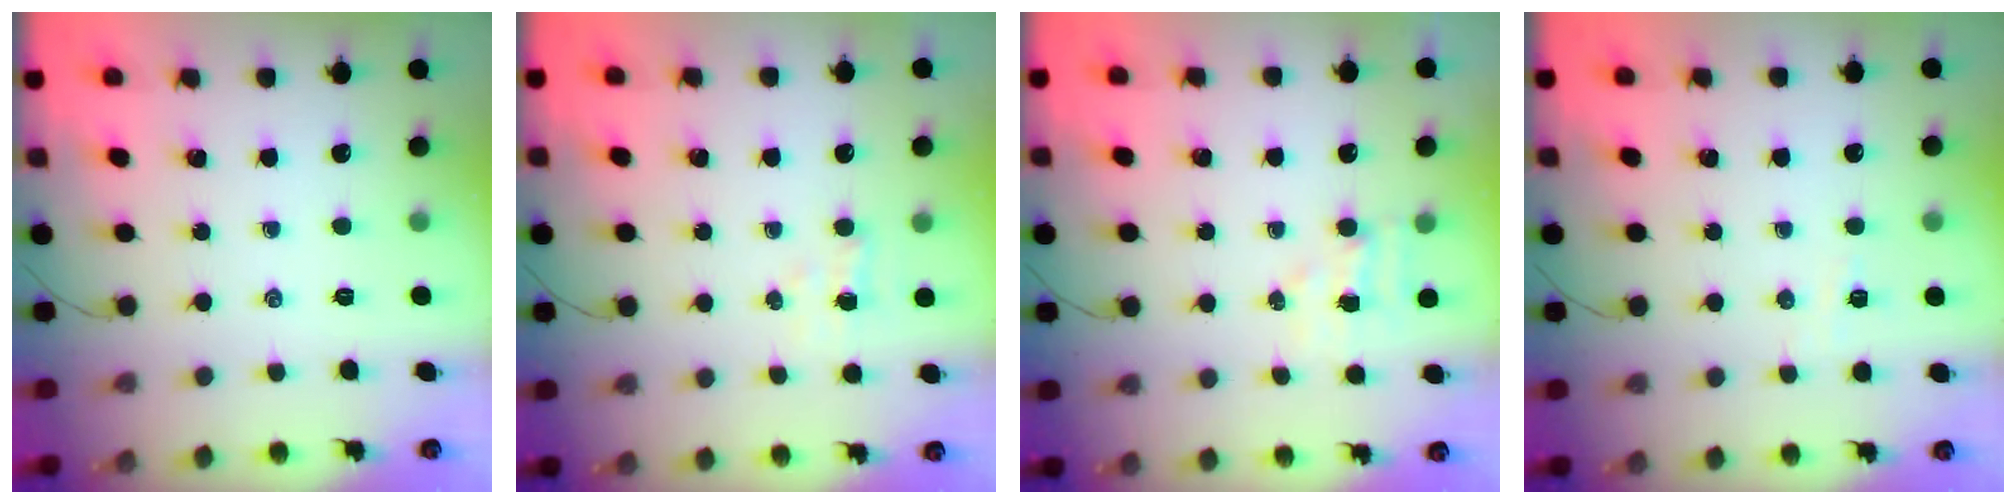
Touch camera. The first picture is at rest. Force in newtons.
{"total": 2.5, "press": 2.3, "slide": 0.8}
{"total": 3.9, "press": 3.7, "slide": 1.0}
{"total": 3.4, "press": 3.3, "slide": 0.6}